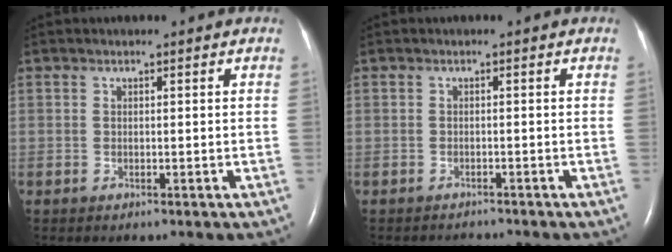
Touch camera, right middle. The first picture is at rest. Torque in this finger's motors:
{"motor_torque": [-1.37, 0.14, -0.26, -0.05]}